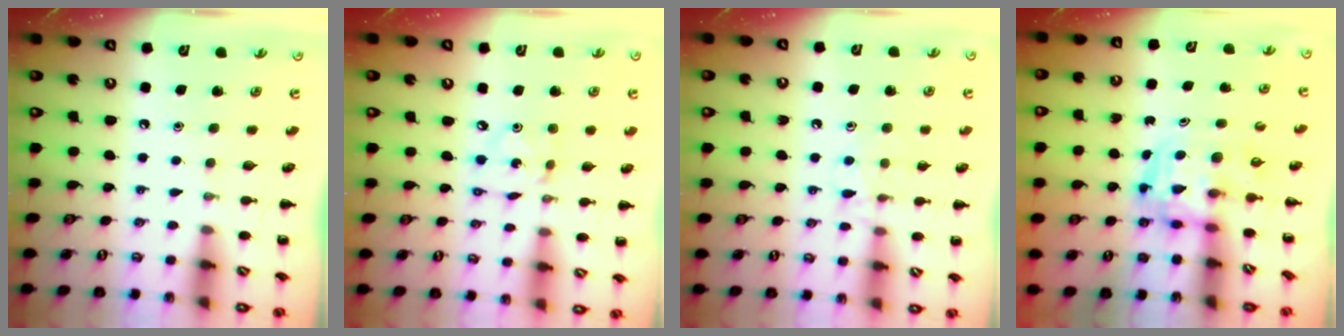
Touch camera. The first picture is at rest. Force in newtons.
{"total": 2.3, "press": 2.3, "slide": 0.1}
{"total": 7.4, "press": 7.3, "slide": 1.2}
{"total": 3.4, "press": 3.3, "slide": 0.6}